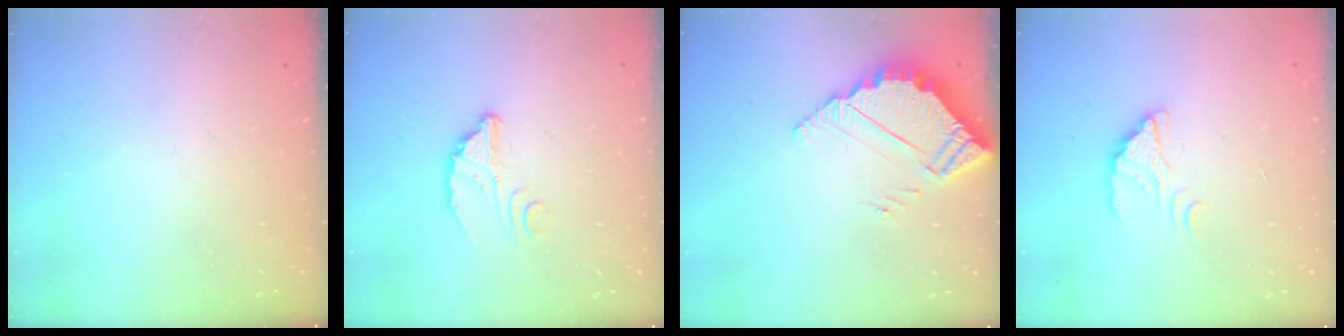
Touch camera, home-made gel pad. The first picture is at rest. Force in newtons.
{"total": 3.7, "press": 3.7, "slide": 0.2}
{"total": 4.7, "press": 4.7, "slide": 0.3}
{"total": 2.3, "press": 2.3, "slide": 0.2}